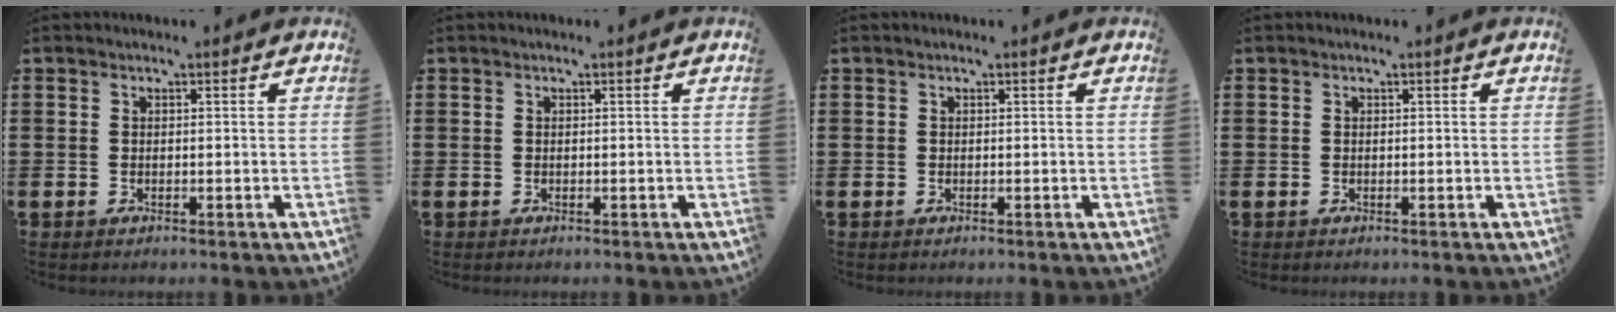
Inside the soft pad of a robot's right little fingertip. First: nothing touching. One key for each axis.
{"total": 0.0}
{"total": 0.0}
{"total": 0.0}